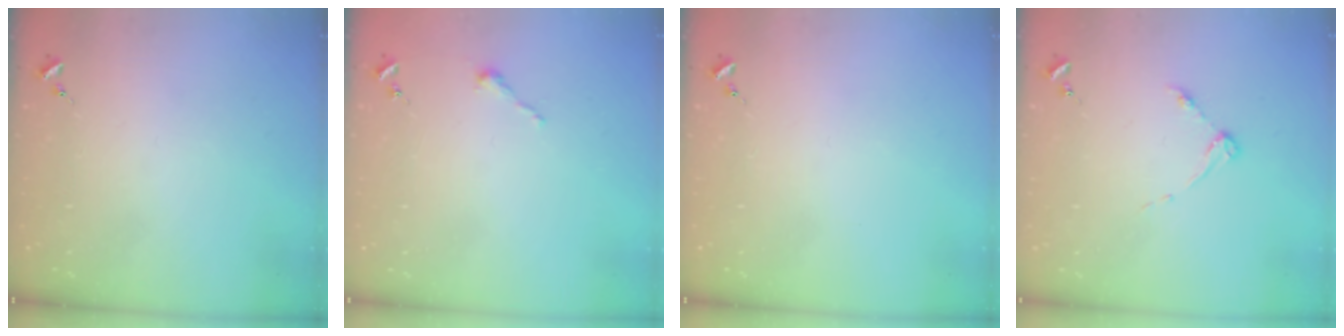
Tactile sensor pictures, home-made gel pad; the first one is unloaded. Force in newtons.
{"total": 2.5, "press": 2.5, "slide": 0.2}
{"total": 0.0}
{"total": 3.7, "press": 3.7, "slide": 0.4}